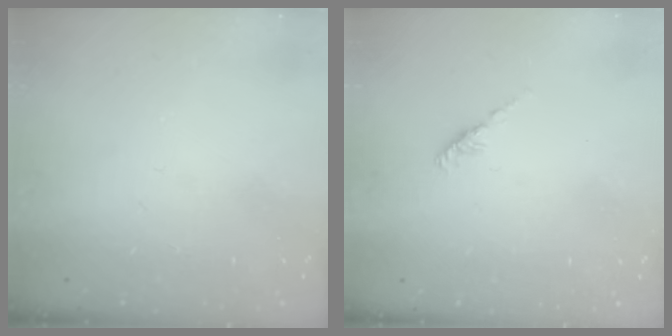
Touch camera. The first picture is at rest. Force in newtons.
{"total": 2.2, "press": 2.1, "slide": 0.6}